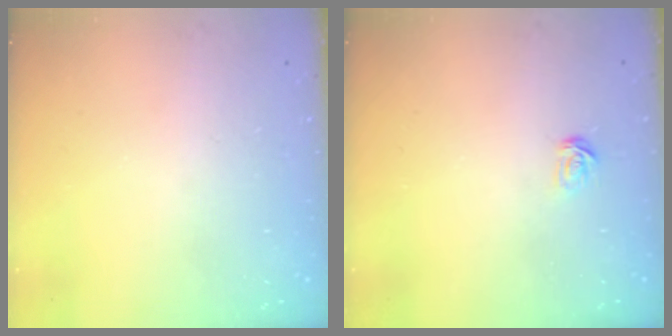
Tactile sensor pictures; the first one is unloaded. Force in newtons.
{"total": 2.3, "press": 2.3, "slide": 0.1}